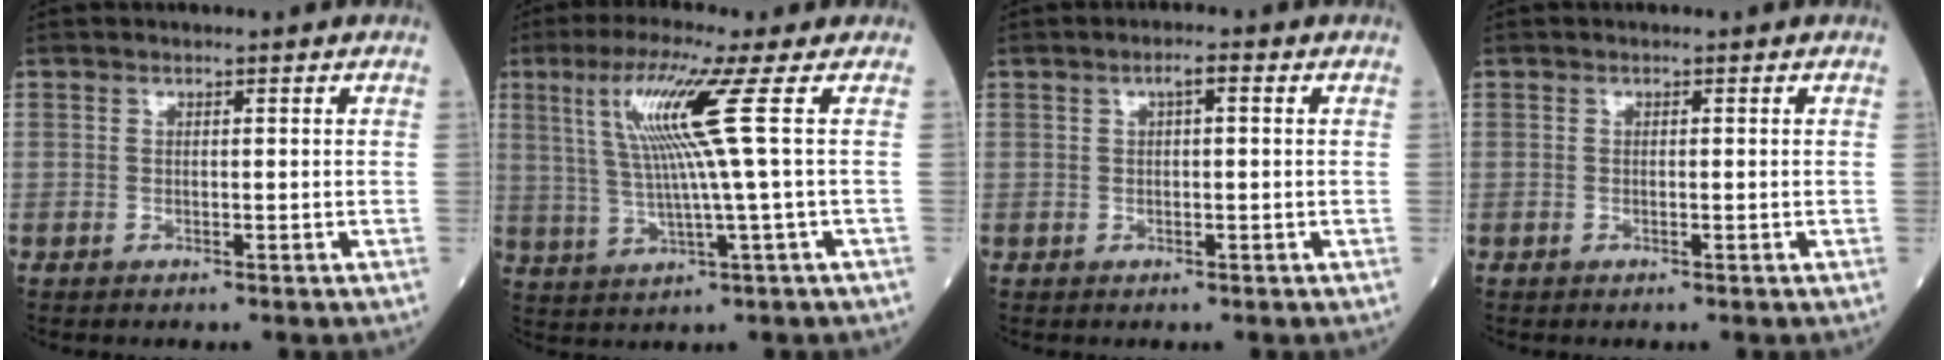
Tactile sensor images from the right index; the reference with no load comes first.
{"total": 11.0, "force": [3.0, -1.8, 10.4], "torque": [-0.203, 0.009, 0.062]}
{"total": 2.4, "force": [0.8, 0.9, 2.1], "torque": [-0.049, 0.011, 0.016]}
{"total": 0.0}